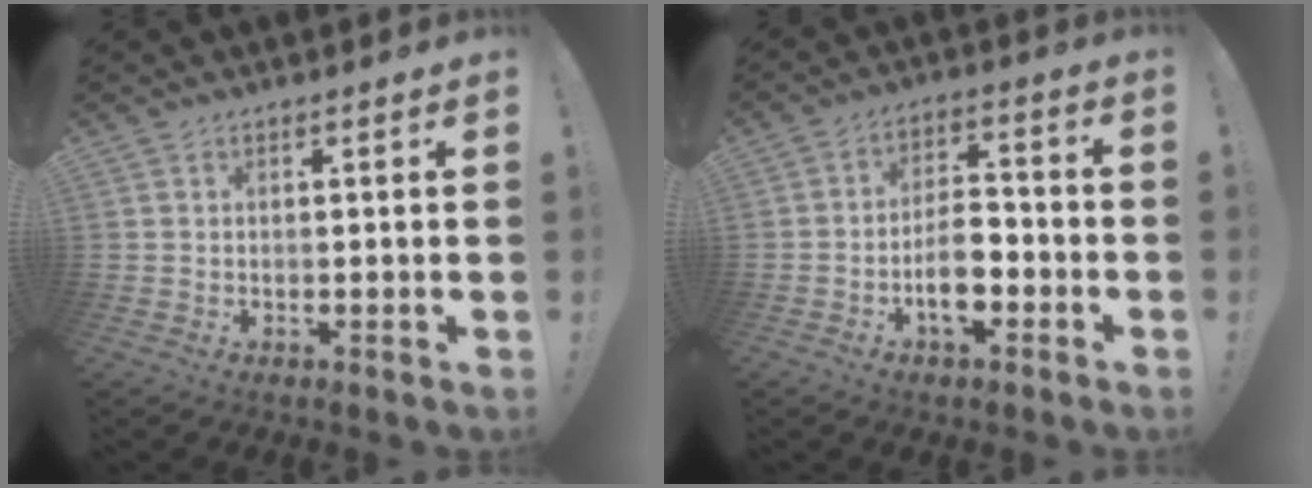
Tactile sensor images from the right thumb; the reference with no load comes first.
{"total": 10.0, "force": [-3.9, 5.1, 7.6], "torque": [-0.130, 0.018, -0.069]}